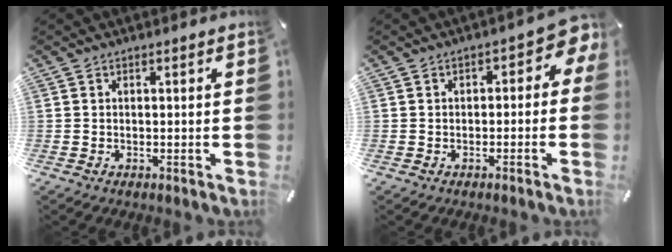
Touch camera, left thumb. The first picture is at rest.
{"total": 4.3, "force": [-0.1, 2.7, 3.4], "torque": [-0.043, 0.001, -0.010]}